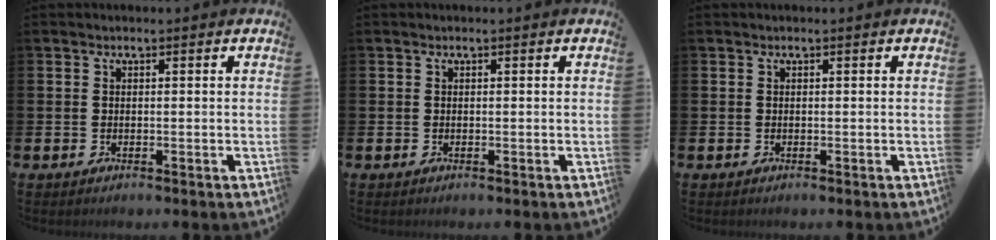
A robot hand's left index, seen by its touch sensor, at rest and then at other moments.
{"total": 0.0}
{"total": 0.0}